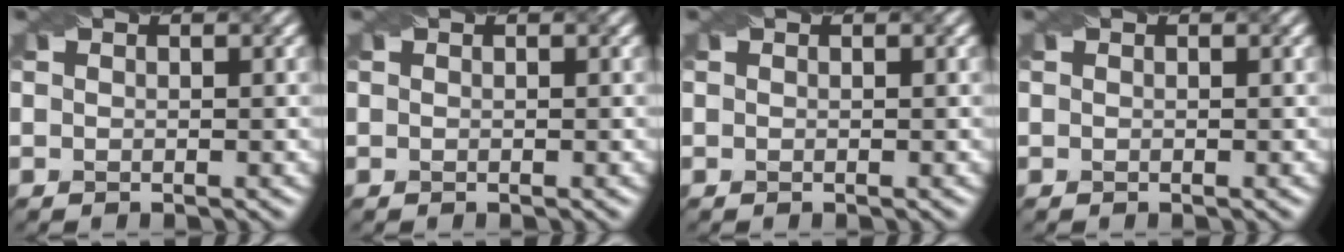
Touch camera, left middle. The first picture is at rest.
{"total": 0.0}
{"total": 0.0}
{"total": 0.0}